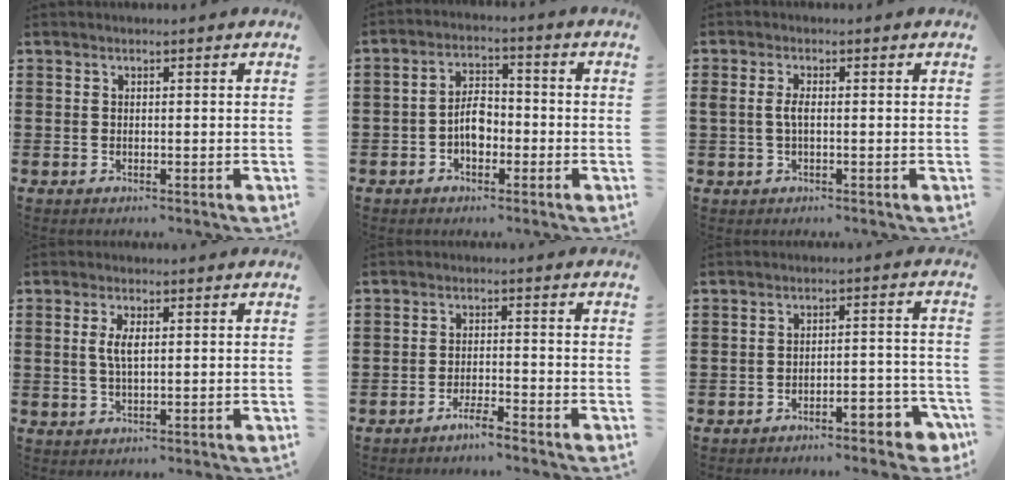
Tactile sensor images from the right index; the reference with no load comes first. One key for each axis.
{"total": 4.5, "fx": -1.4, "fy": 2.6, "fz": 3.4, "tx": -0.071, "ty": 0.005, "tz": -0.027}
{"total": 2.3, "fx": -0.1, "fy": 0.9, "fz": 2.2, "tx": -0.056, "ty": -0.005, "tz": -0.007}
{"total": 3.3, "fx": 0.7, "fy": 1.1, "fz": 3.0, "tx": -0.062, "ty": 0.006, "tz": 0.010}
{"total": 2.8, "fx": -2.5, "fy": 0.0, "fz": 1.2, "tx": -0.021, "ty": 0.005, "tz": -0.047}
{"total": 4.3, "fx": -3.7, "fy": 0.8, "fz": 2.0, "tx": -0.036, "ty": 0.003, "tz": -0.072}